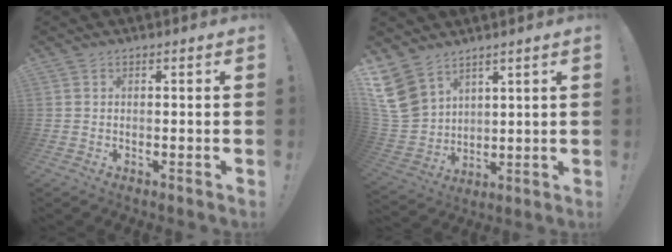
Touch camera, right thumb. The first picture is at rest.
{"total": 12.2, "force": [7.8, 8.0, 4.9], "torque": [-0.100, -0.051, 0.159]}